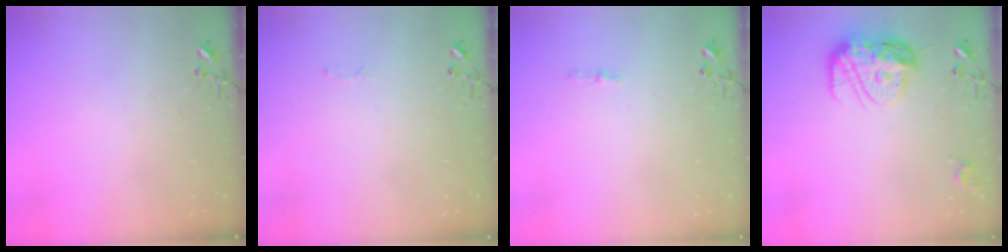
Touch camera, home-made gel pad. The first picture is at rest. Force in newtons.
{"total": 2.8, "press": 2.8, "slide": 0.4}
{"total": 3.7, "press": 3.7, "slide": 0.5}
{"total": 14.9, "press": 14.8, "slide": 1.2}